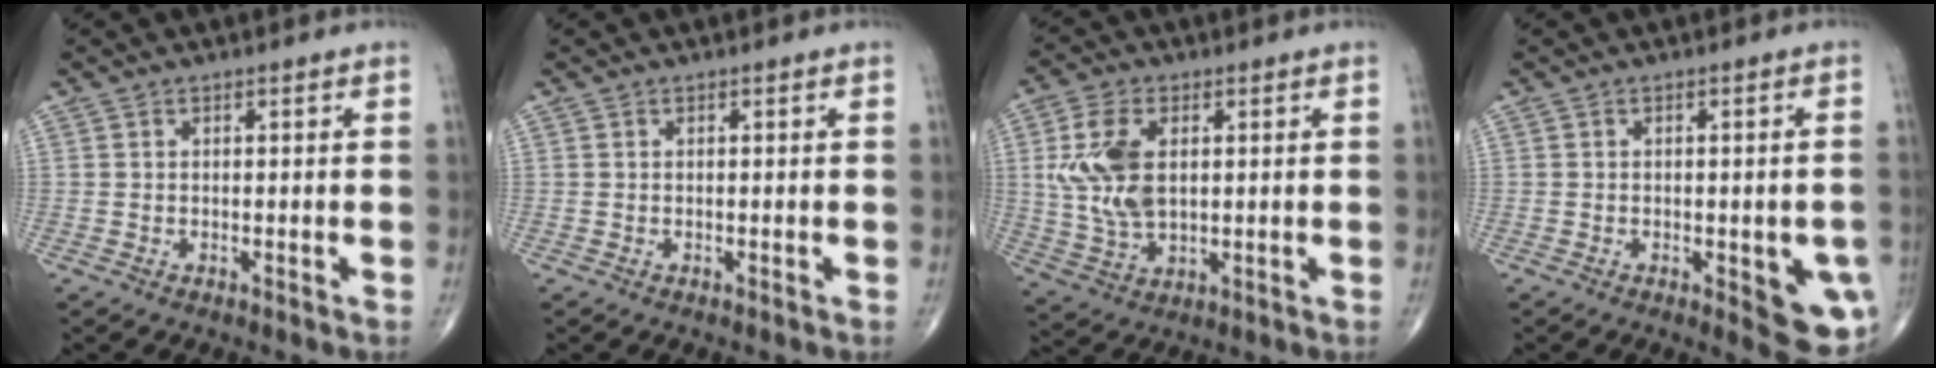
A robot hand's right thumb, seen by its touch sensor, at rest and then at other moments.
{"total": 0.0}
{"total": 11.8, "force": [2.0, 6.8, 9.4], "torque": [-0.191, -0.005, 0.044]}
{"total": 9.8, "force": [-2.6, 3.6, 8.8], "torque": [-0.081, -0.005, -0.022]}